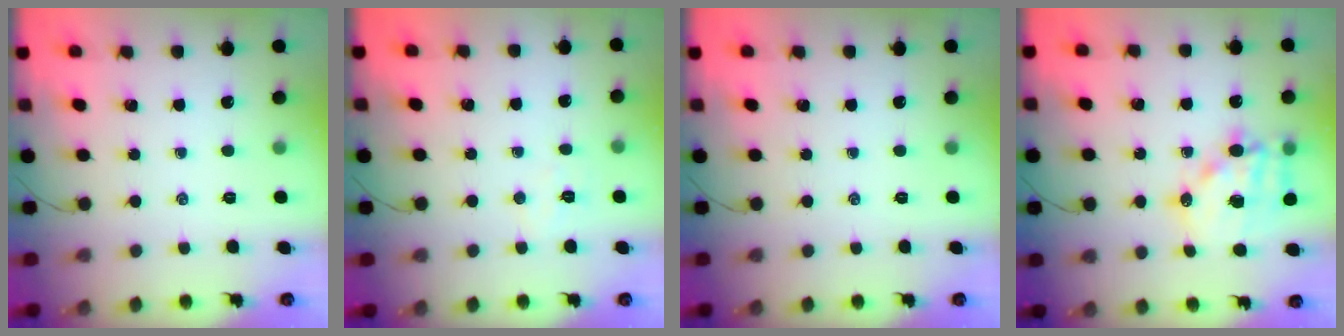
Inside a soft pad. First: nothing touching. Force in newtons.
{"total": 4.1, "press": 4.0, "slide": 0.8}
{"total": 0.0}
{"total": 13.9, "press": 13.6, "slide": 2.9}